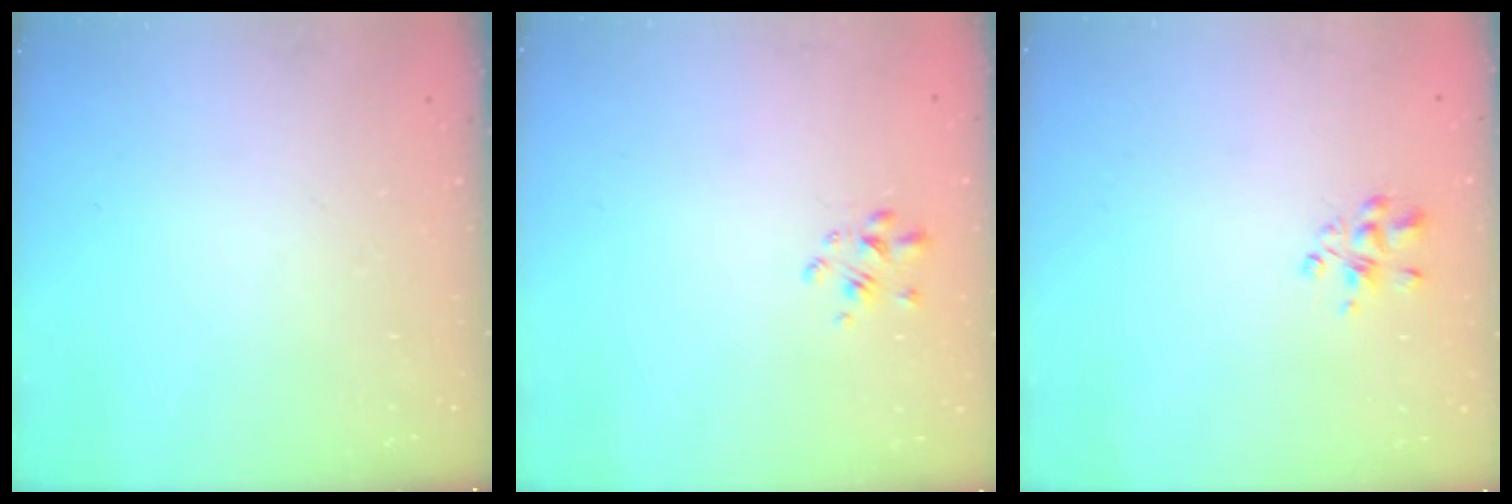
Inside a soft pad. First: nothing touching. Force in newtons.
{"total": 1.7, "press": 1.5, "slide": 0.7}
{"total": 3.9, "press": 3.6, "slide": 1.3}